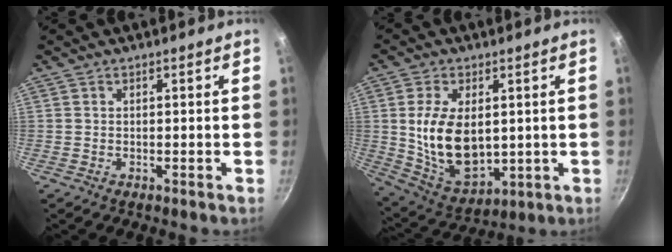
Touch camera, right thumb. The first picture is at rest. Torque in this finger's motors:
{"motor_torque": [-0.66, 1.01, 0.68, 0.96, 0.15]}